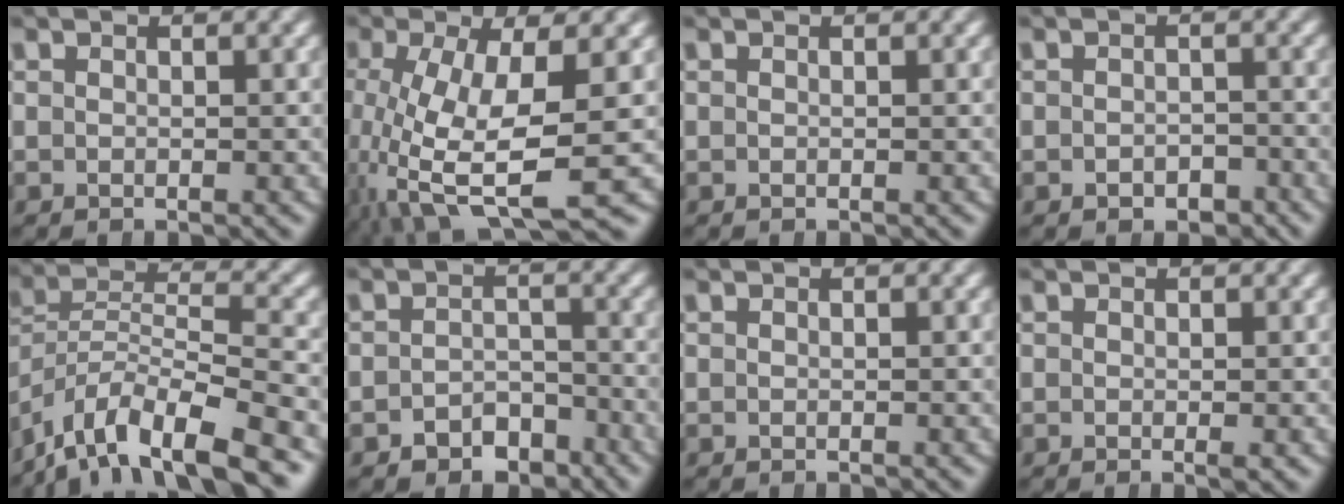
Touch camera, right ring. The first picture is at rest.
{"total": 9.2, "force": [-1.4, 4.5, 7.9], "torque": [-0.169, -0.041, -0.002]}
{"total": 0.0}
{"total": 1.9, "force": [-1.6, 0.9, 0.3], "torque": [0.000, -0.009, -0.023]}
{"total": 9.1, "force": [-4.6, 5.4, 5.7], "torque": [-0.127, -0.038, -0.063]}
{"total": 3.4, "force": [-2.8, 1.8, 0.7], "torque": [0.001, -0.010, -0.046]}
{"total": 0.0}
{"total": 0.6, "force": [0.0, 0.0, 0.6], "torque": [-0.005, -0.002, 0.000]}